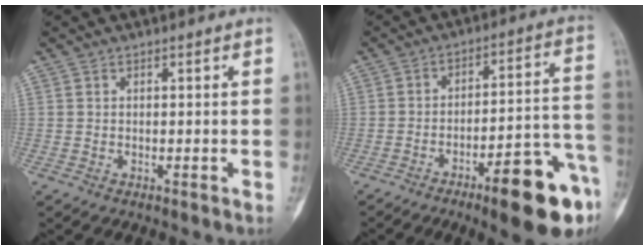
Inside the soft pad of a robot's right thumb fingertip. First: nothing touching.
{"total": 17.5, "force": [-8.9, 3.9, 14.6], "torque": [-0.154, 0.061, -0.121]}